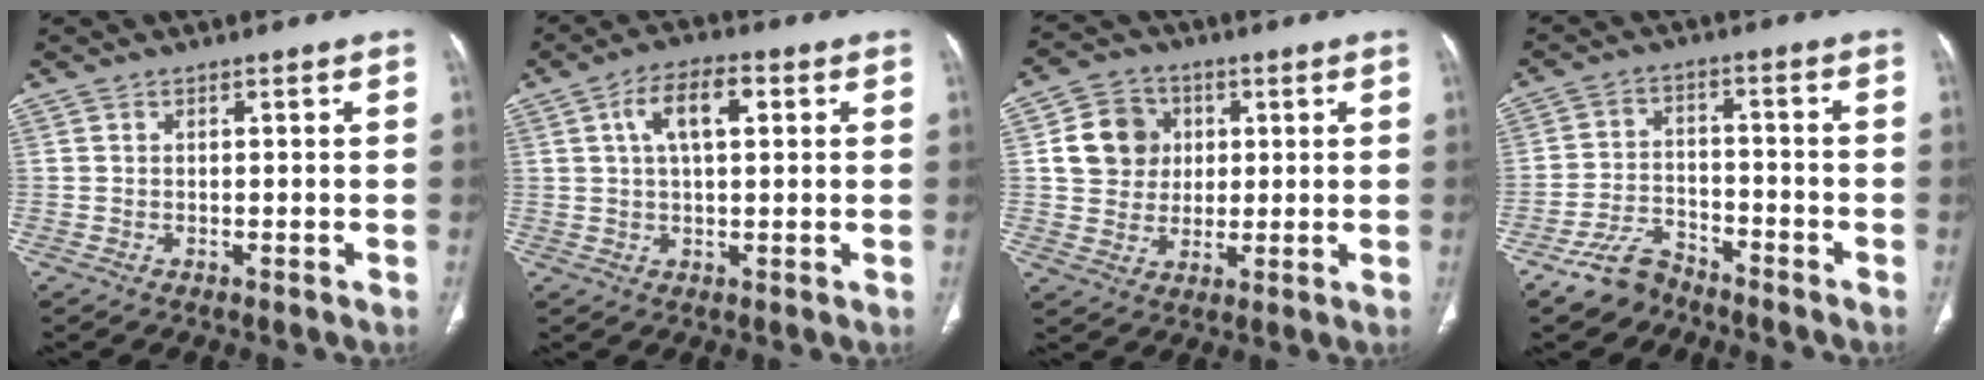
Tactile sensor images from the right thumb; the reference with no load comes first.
{"total": 8.1, "force": [2.4, 3.7, 6.8], "torque": [-0.117, 0.012, 0.039]}
{"total": 9.9, "force": [2.0, 8.9, 4.0], "torque": [-0.040, -0.001, 0.032]}
{"total": 7.0, "force": [-5.7, 3.6, 1.9], "torque": [-0.030, 0.034, -0.111]}